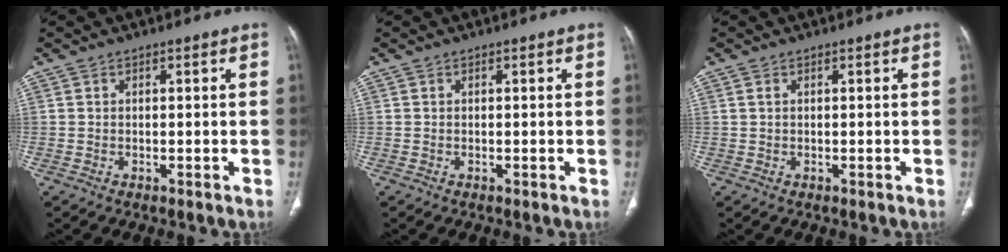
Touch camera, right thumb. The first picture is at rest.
{"total": 0.0}
{"total": 0.7, "force": [0.4, 0.3, 0.5], "torque": [-0.014, 0.007, 0.009]}